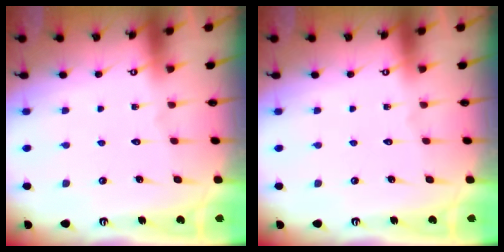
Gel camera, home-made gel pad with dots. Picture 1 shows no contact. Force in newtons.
{"total": 0.0}